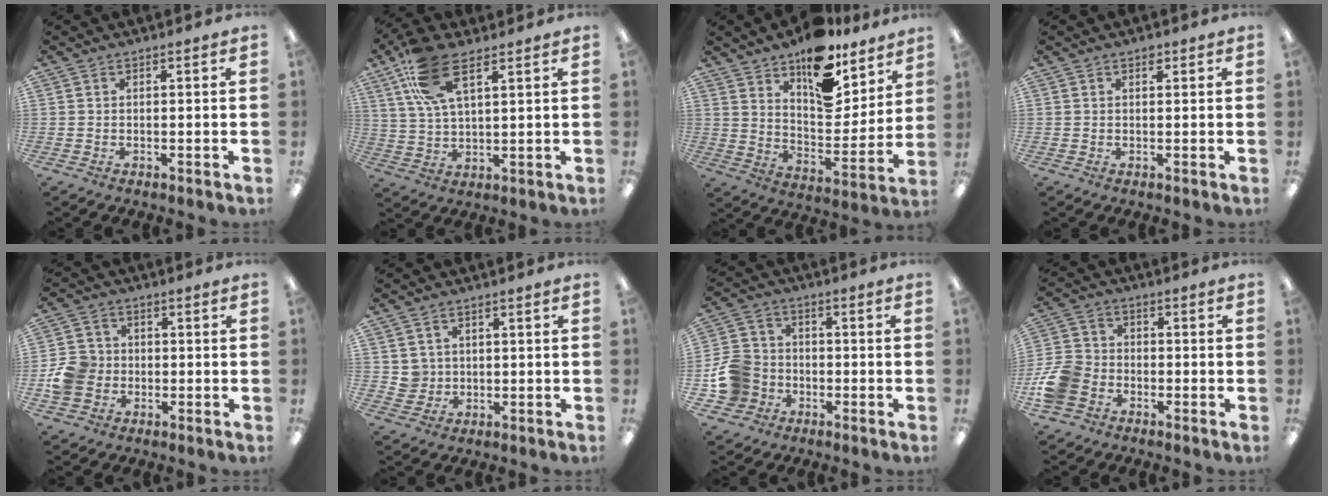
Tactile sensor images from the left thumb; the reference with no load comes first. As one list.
[{"total": 13.4, "force": [7.8, 5.5, 9.5], "torque": [-0.202, -0.010, 0.144]}, {"total": 16.2, "force": [12.2, 7.3, 7.6], "torque": [-0.114, -0.086, 0.215]}, {"total": 1.2, "force": [0.7, 0.8, 0.6], "torque": [-0.005, -0.001, 0.011]}, {"total": 7.9, "force": [-1.3, 7.1, 3.2], "torque": [-0.060, 0.020, -0.020]}, {"total": 3.6, "force": [1.4, 3.3, 0.1], "torque": [-0.006, 0.004, 0.025]}, {"total": 11.2, "force": [-3.3, 9.9, 4.1], "torque": [-0.099, 0.038, -0.055]}, {"total": 9.7, "force": [-4.4, 7.3, 4.6], "torque": [-0.104, 0.036, -0.080]}]